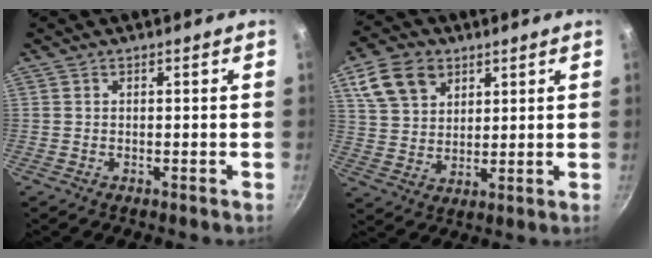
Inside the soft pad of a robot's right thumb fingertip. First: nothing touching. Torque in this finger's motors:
{"motor_torque": [-0.15, 1.46, 0.18, 0.42, 0.03]}